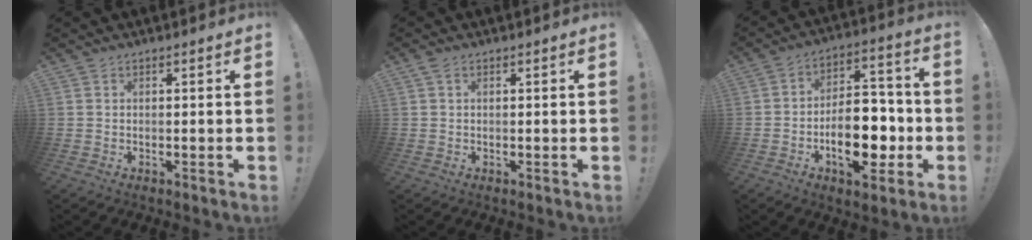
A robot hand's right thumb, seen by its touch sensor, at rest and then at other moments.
{"total": 1.4, "force": [0.6, 0.9, 0.9], "torque": [-0.017, 0.002, 0.011]}
{"total": 17.6, "force": [-5.8, 9.9, 13.4], "torque": [-0.200, 0.040, -0.084]}